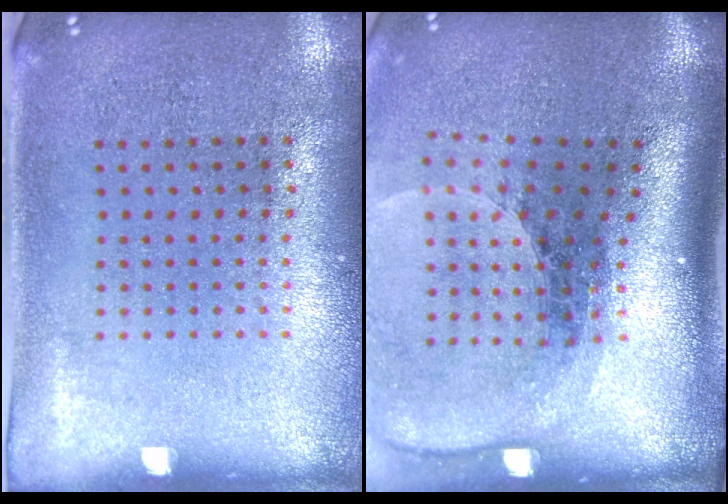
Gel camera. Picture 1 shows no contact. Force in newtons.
{"total": 2.6, "press": 1.8, "slide": 1.8}